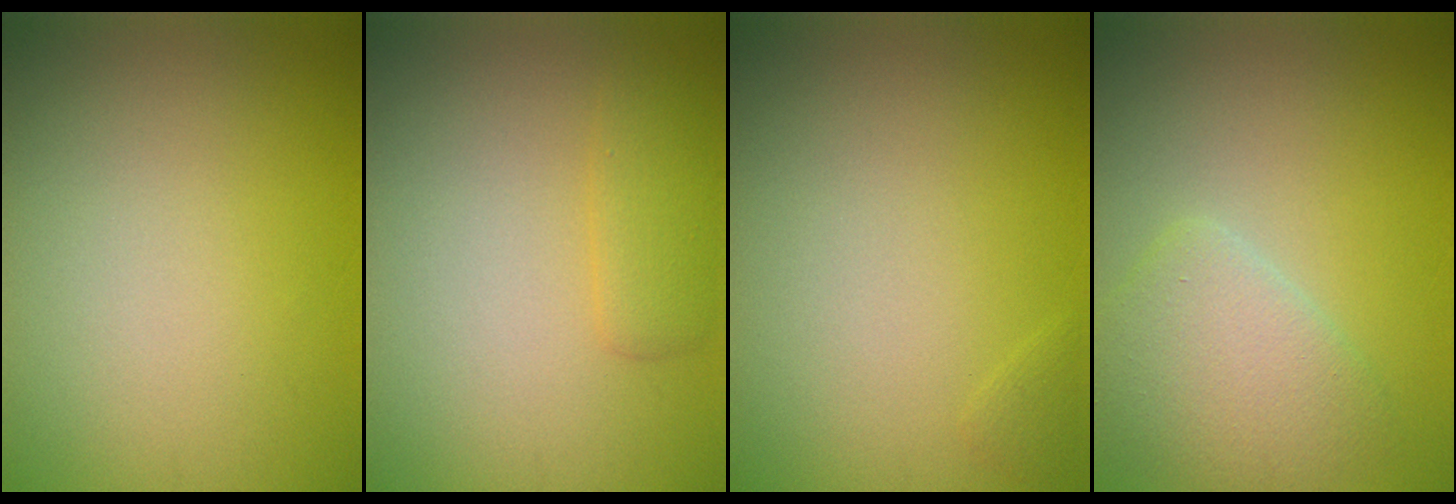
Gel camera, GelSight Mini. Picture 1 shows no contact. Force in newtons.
{"total": 1.8, "press": 1.8, "slide": 0.2}
{"total": 0.5, "press": 0.5, "slide": 0.0}
{"total": 3.6, "press": 3.6, "slide": 0.2}